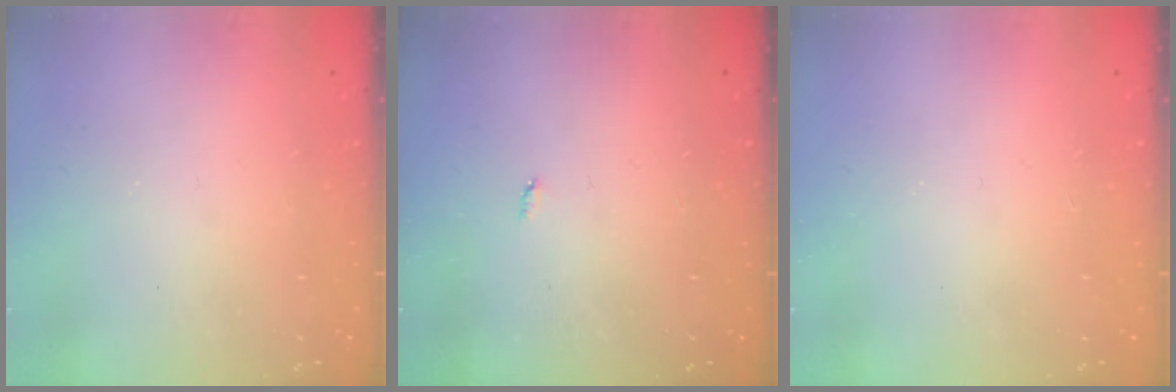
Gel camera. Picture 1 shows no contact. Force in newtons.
{"total": 2.1, "press": 2.1, "slide": 0.4}
{"total": 1.7, "press": 1.7, "slide": 0.2}